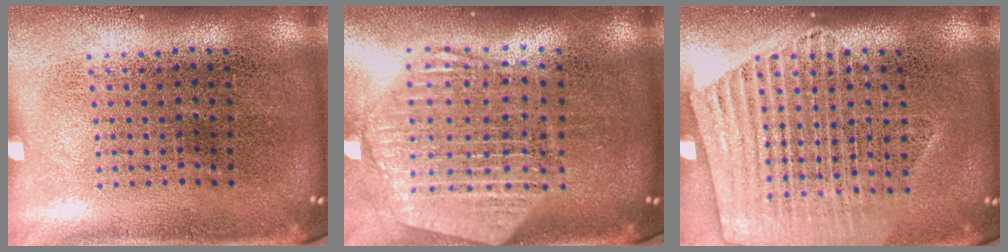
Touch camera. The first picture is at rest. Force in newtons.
{"total": 2.6, "press": 2.1, "slide": 1.5}
{"total": 1.6, "press": 1.4, "slide": 0.6}